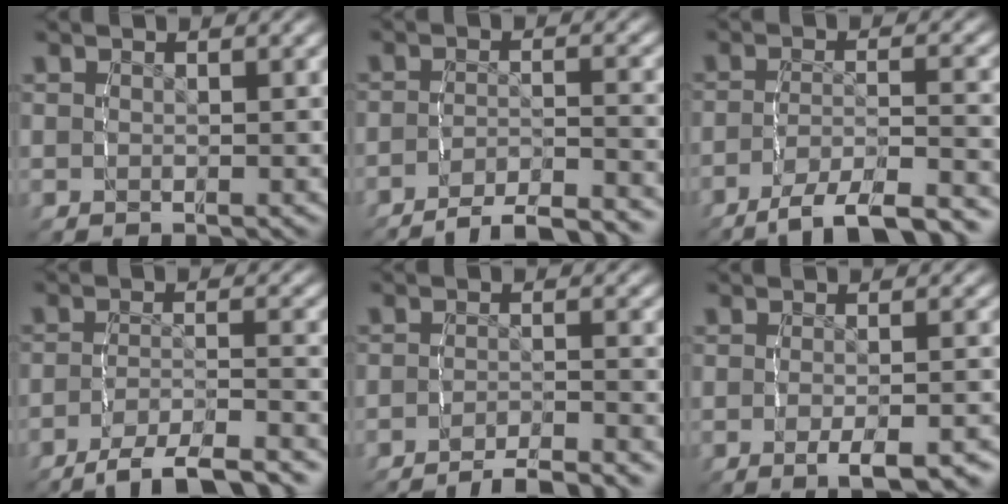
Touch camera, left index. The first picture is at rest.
{"total": 8.5, "force": [-8.1, 1.4, 2.2], "torque": [-0.015, -0.019, -0.126]}
{"total": 9.0, "force": [-7.9, 1.9, 3.9], "torque": [-0.047, -0.015, -0.117]}
{"total": 9.2, "force": [-8.3, 1.9, 3.5], "torque": [-0.041, -0.016, -0.125]}
{"total": 4.9, "force": [-4.6, 0.6, 1.3], "torque": [-0.008, -0.007, -0.079]}
{"total": 3.7, "force": [-2.7, 0.5, 2.4], "torque": [-0.035, 0.001, -0.043]}